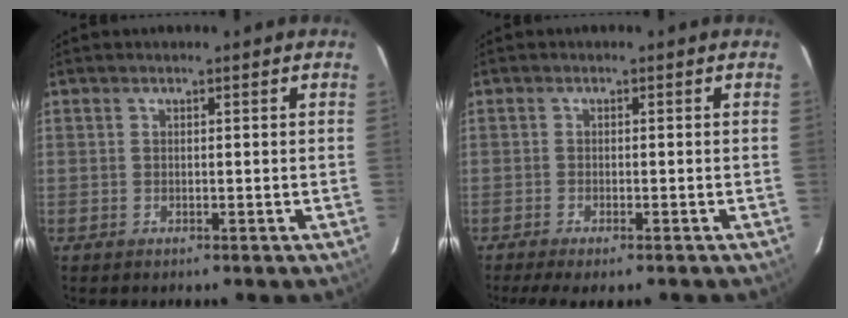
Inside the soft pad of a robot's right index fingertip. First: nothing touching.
{"total": 5.1, "force": [-4.0, 0.8, 3.1], "torque": [-0.071, -0.021, -0.066]}